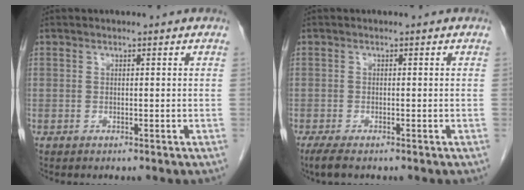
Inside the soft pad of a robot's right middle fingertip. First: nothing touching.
{"total": 2.5, "force": [-1.8, 0.5, 1.6], "torque": [-0.037, -0.009, -0.031]}